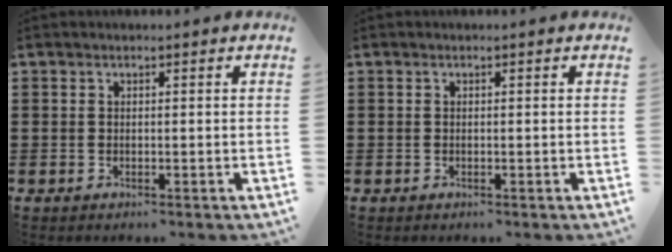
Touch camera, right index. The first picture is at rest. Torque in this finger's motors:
{"motor_torque": [0.00, 2.14, 0.00, 0.00]}